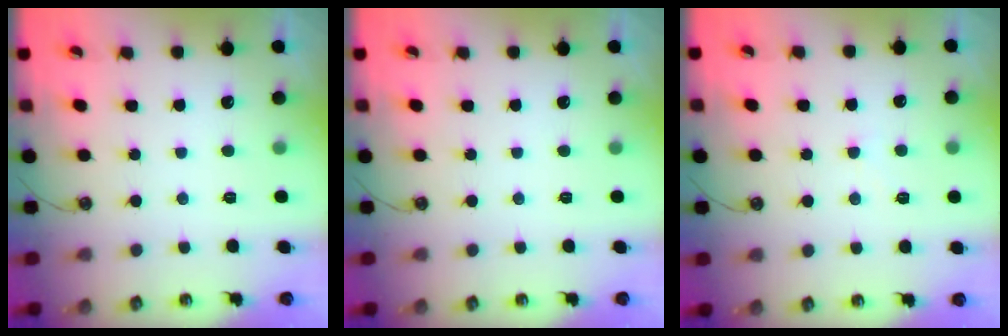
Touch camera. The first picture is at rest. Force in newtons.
{"total": 0.0}
{"total": 1.9, "press": 1.8, "slide": 0.5}